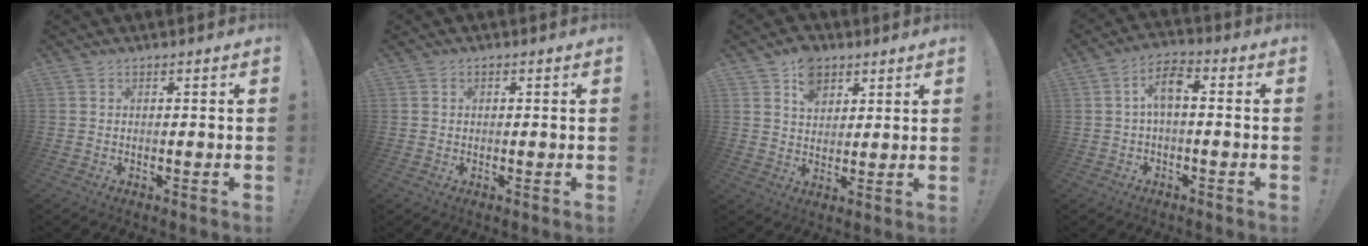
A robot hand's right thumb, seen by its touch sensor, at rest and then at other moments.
{"total": 0.7, "force": [0.0, 0.6, 0.4], "torque": [-0.007, 0.002, 0.000]}
{"total": 8.1, "force": [4.6, 5.8, 3.3], "torque": [-0.049, -0.017, 0.086]}
{"total": 6.9, "force": [0.0, 3.1, 6.2], "torque": [-0.117, 0.012, 0.001]}